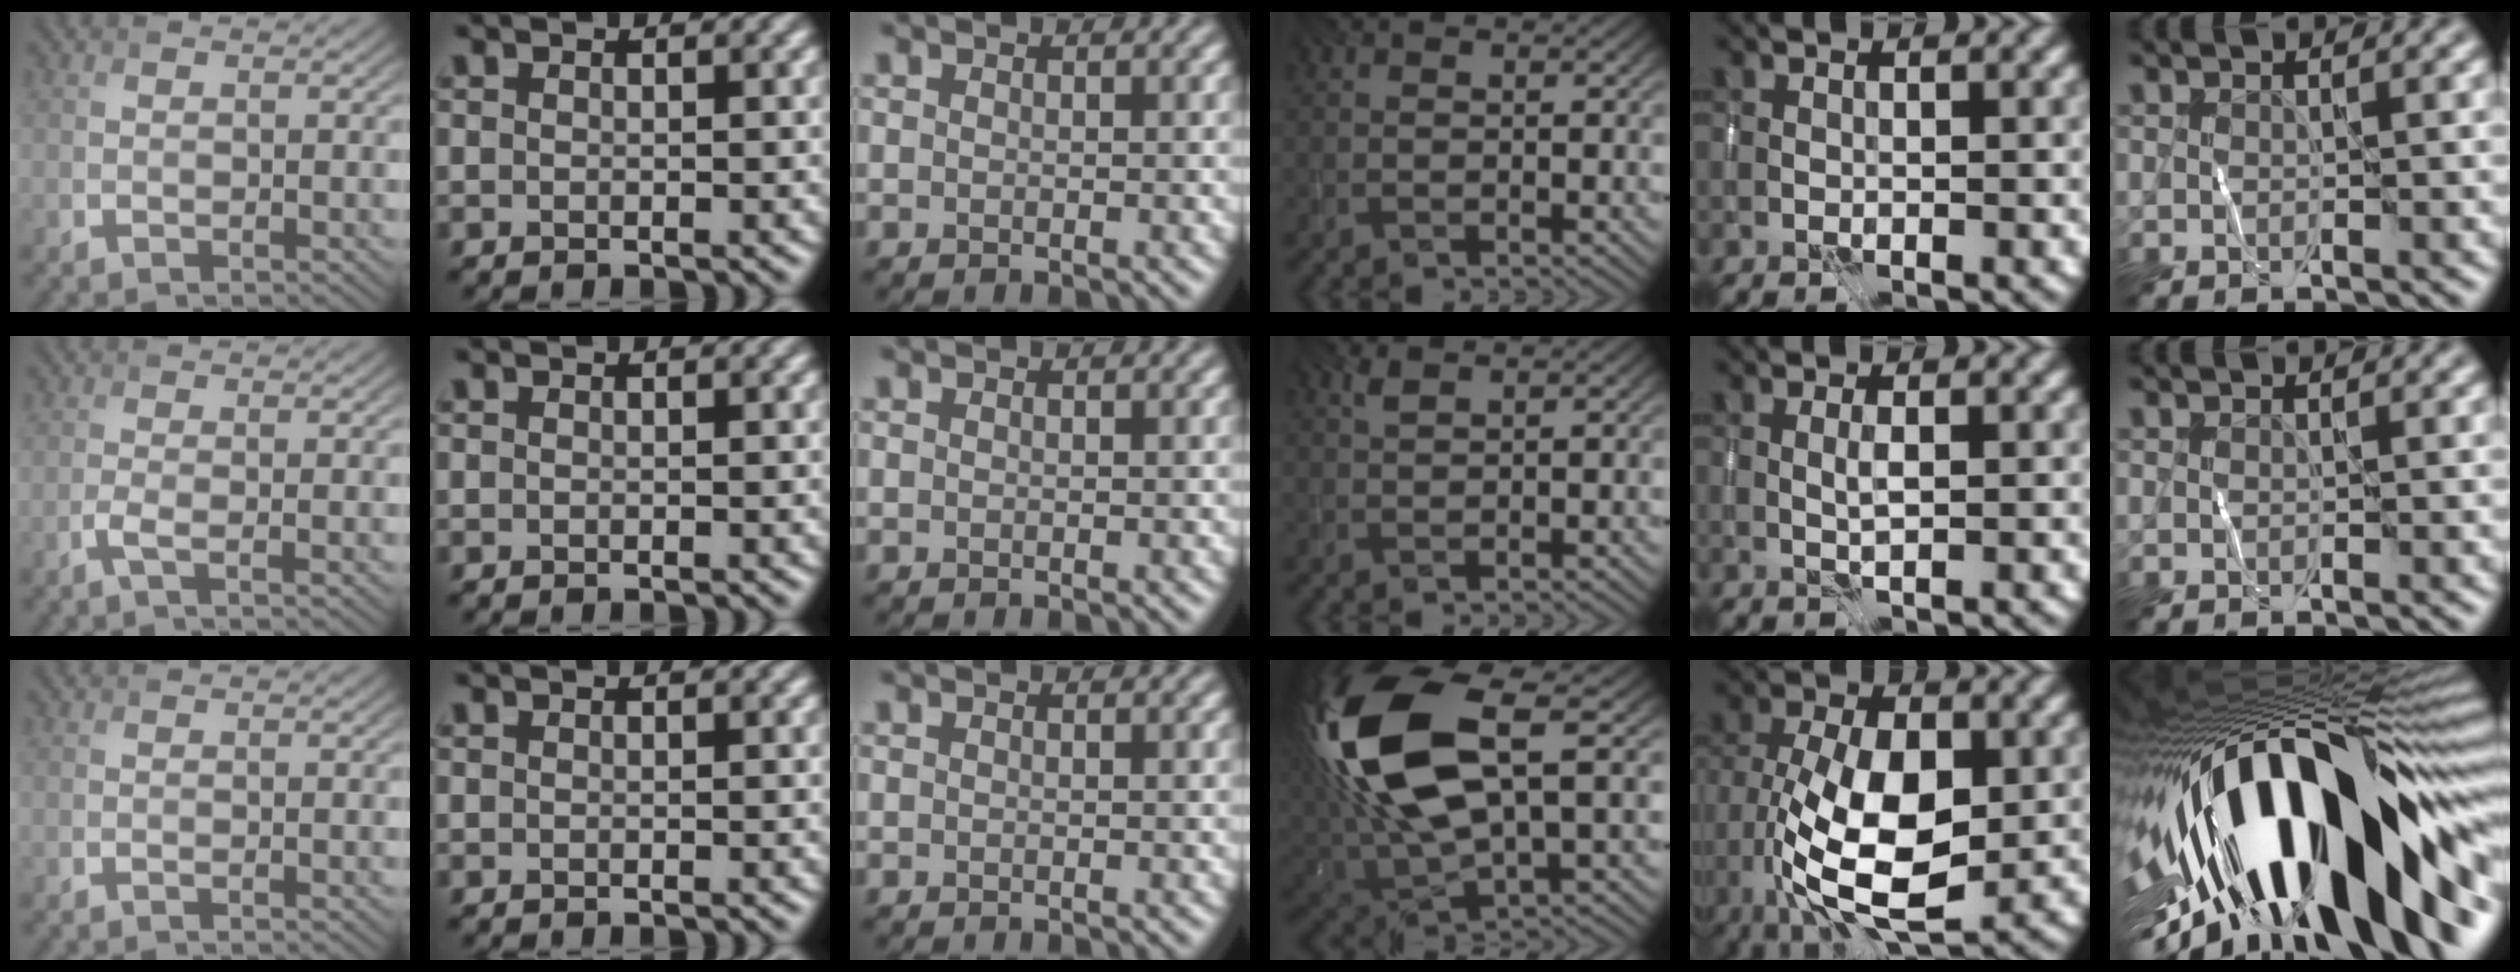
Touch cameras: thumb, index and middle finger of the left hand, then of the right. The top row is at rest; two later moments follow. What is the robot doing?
{"motion": "wipe", "object": "whiteboard"}